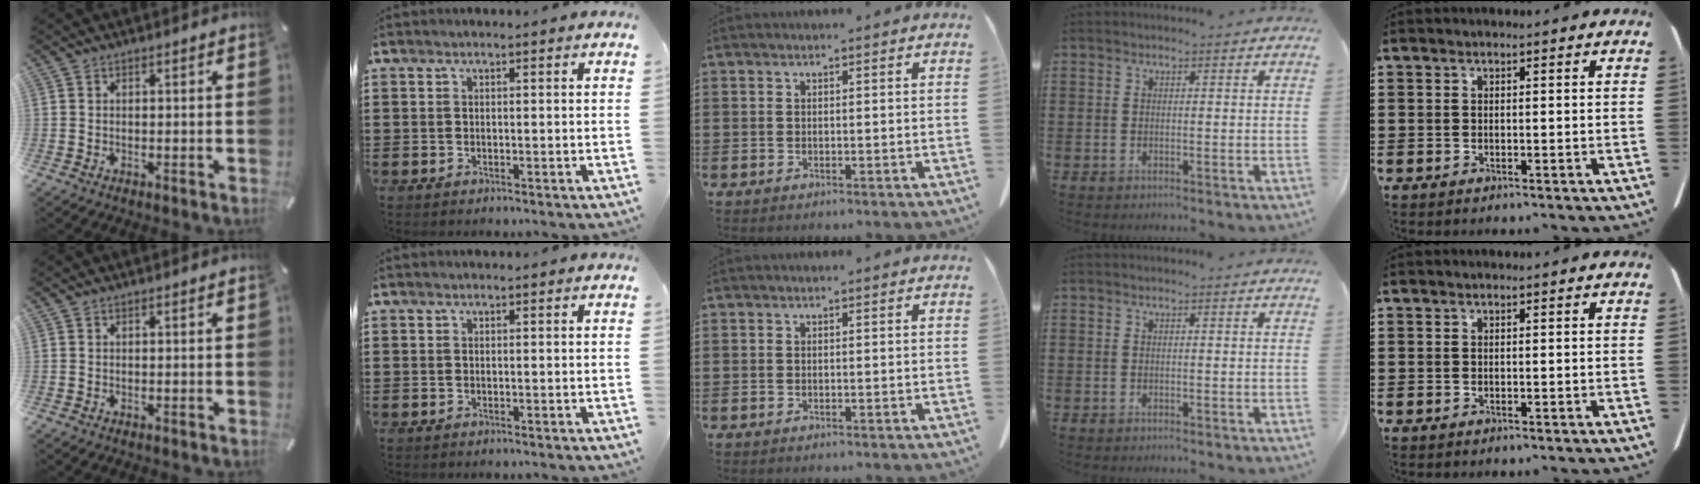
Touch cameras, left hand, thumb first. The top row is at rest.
{}